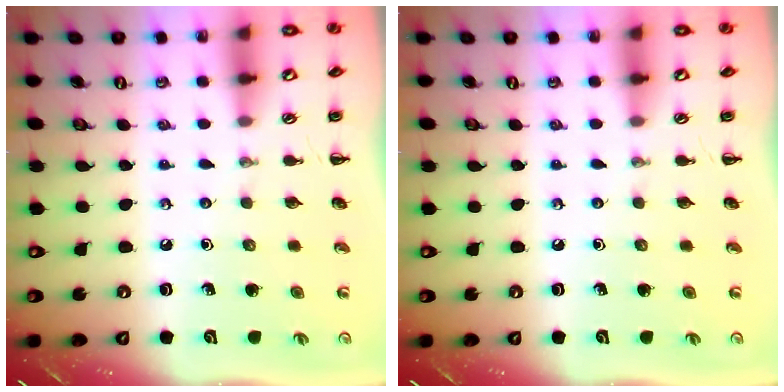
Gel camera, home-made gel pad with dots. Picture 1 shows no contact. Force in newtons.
{"total": 0.0}